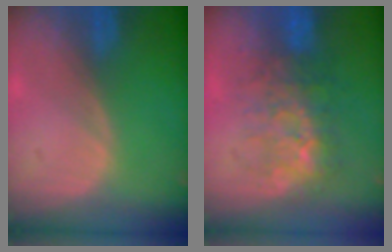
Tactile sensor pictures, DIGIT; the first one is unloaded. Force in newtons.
{"total": 8.1, "press": 7.9, "slide": 1.8}